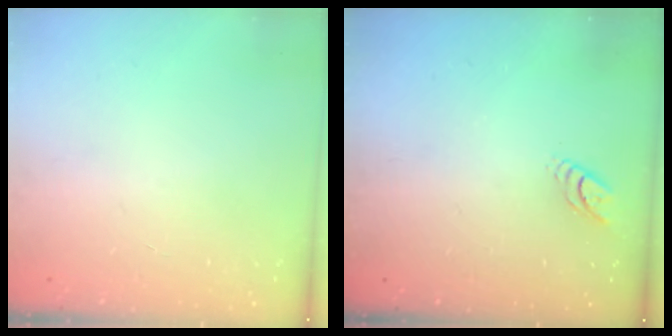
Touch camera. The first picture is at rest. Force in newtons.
{"total": 3.9, "press": 3.9, "slide": 0.5}